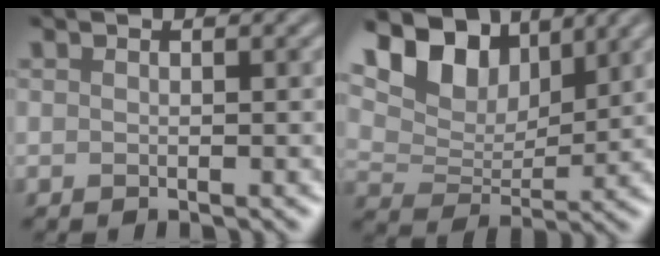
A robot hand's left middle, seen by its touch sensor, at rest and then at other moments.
{"total": 9.3, "force": [5.5, 5.1, 5.3], "torque": [-0.106, 0.010, 0.090]}